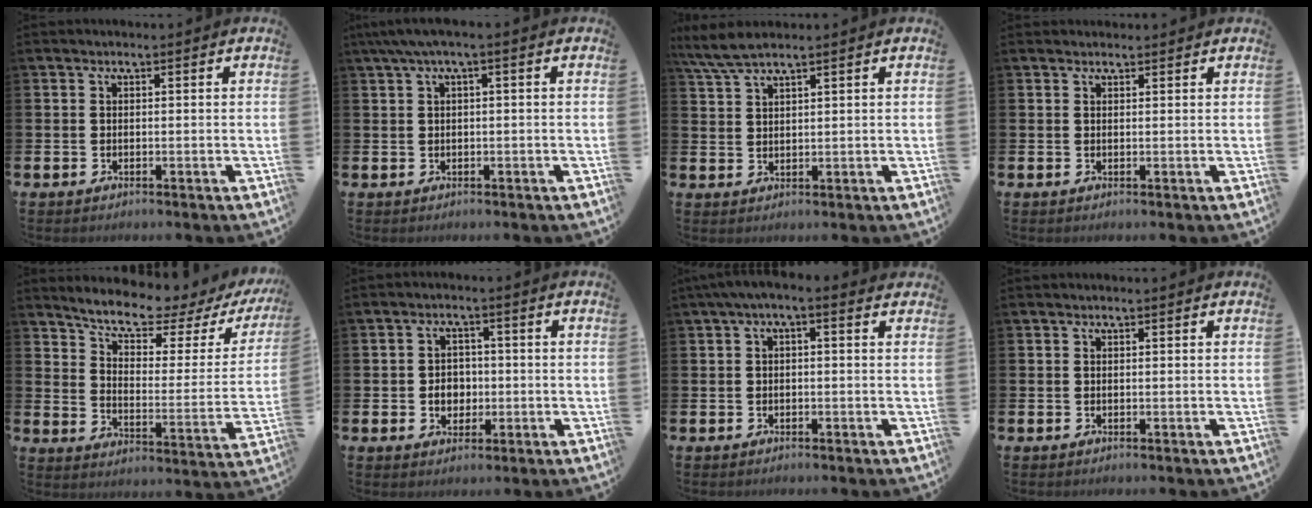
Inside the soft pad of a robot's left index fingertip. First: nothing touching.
{"total": 2.1, "force": [0.5, 0.1, 2.1], "torque": [-0.037, 0.001, 0.009]}
{"total": 4.3, "force": [3.7, 0.6, 2.1], "torque": [-0.050, -0.006, 0.068]}
{"total": 0.9, "force": [0.9, 0.3, 0.0], "torque": [0.014, -0.003, 0.013]}
{"total": 7.3, "force": [6.5, 1.7, 2.9], "torque": [-0.084, -0.048, 0.107]}
{"total": 3.4, "force": [-0.4, 2.9, 1.7], "torque": [-0.022, 0.002, -0.017]}
{"total": 1.4, "force": [-0.3, 0.4, 1.3], "torque": [-0.017, -0.001, -0.010]}
{"total": 0.0}